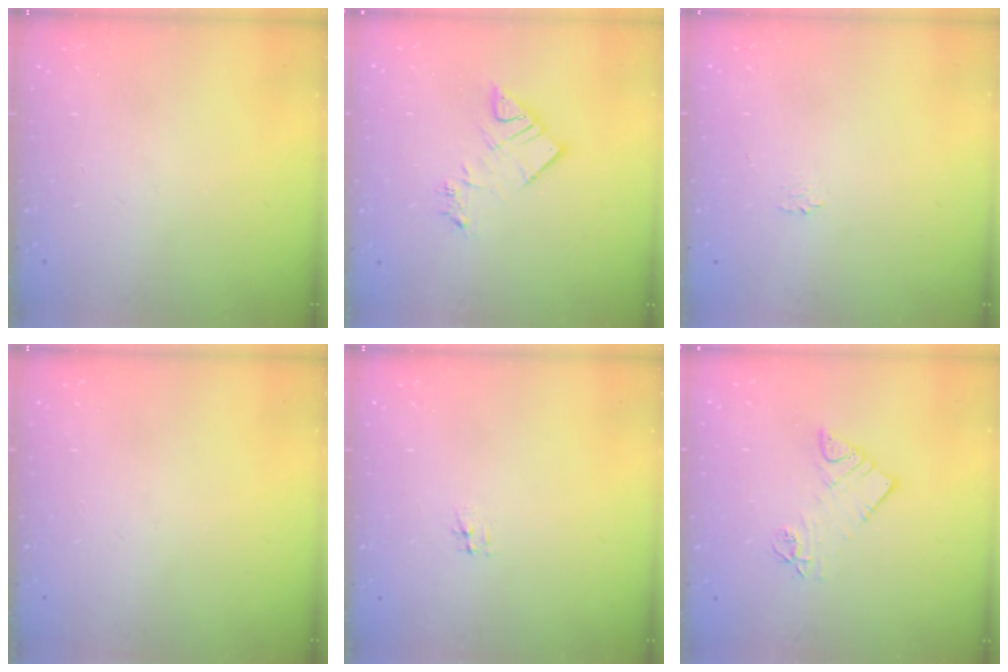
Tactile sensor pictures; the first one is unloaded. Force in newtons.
{"total": 9.2, "press": 9.2, "slide": 0.8}
{"total": 1.7, "press": 1.7, "slide": 0.3}
{"total": 0.0}
{"total": 2.3, "press": 2.3, "slide": 0.3}
{"total": 8.6, "press": 8.5, "slide": 0.7}